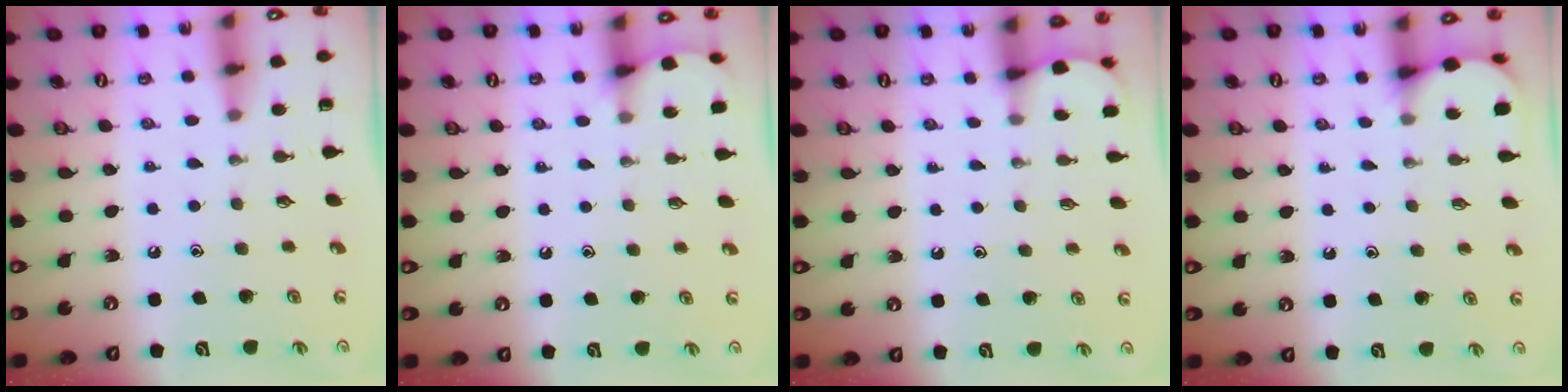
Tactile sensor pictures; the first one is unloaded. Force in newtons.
{"total": 4.6, "press": 4.6, "slide": 0.6}
{"total": 1.3, "press": 1.3, "slide": 0.1}
{"total": 2.9, "press": 2.9, "slide": 0.3}